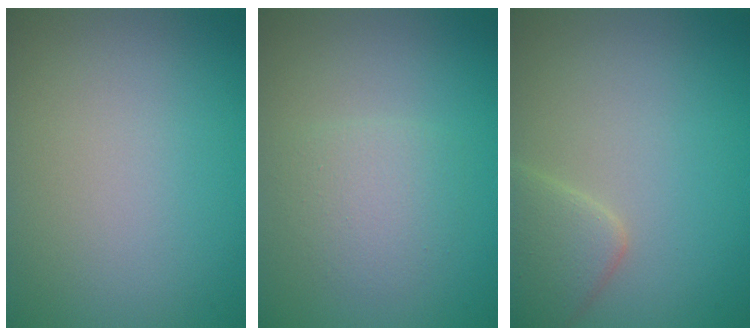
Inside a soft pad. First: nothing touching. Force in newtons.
{"total": 2.3, "press": 2.3, "slide": 0.1}
{"total": 2.9, "press": 2.9, "slide": 0.1}